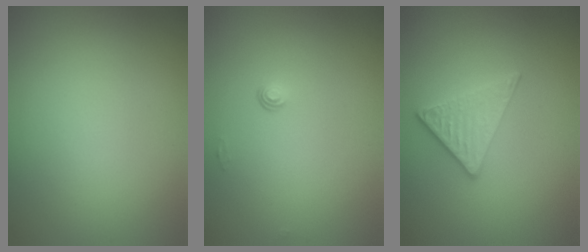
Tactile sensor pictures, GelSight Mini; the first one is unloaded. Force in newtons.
{"total": 0.6, "press": 0.4, "slide": 0.5}
{"total": 2.7, "press": 2.5, "slide": 1.1}